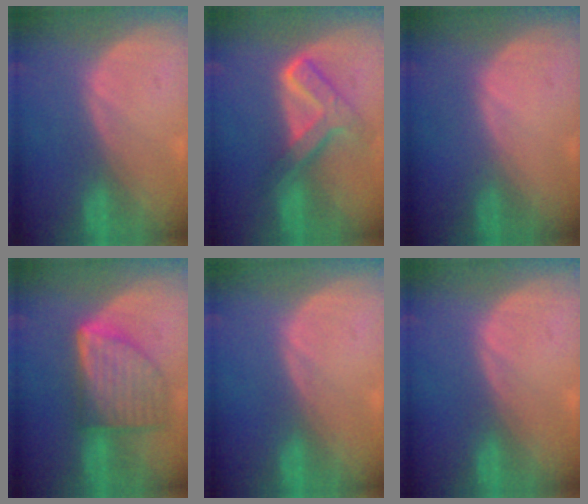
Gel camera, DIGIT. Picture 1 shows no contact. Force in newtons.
{"total": 7.7, "press": 6.5, "slide": 4.1}
{"total": 0.0}
{"total": 8.8, "press": 8.8, "slide": 0.6}
{"total": 0.0}
{"total": 0.0}